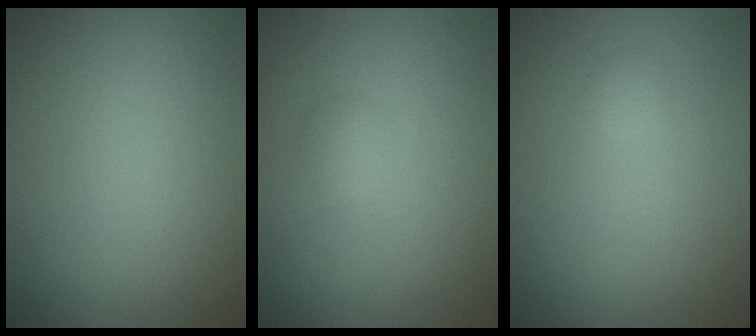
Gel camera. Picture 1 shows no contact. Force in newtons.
{"total": 1.0, "press": 1.0, "slide": 0.0}
{"total": 0.7, "press": 0.7, "slide": 0.0}